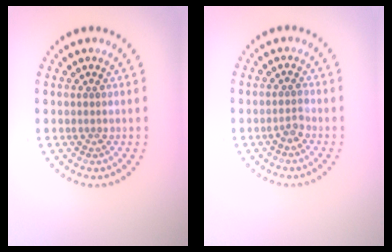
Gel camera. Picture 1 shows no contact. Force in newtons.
{"total": 1.1, "press": 0.9, "slide": 0.7}